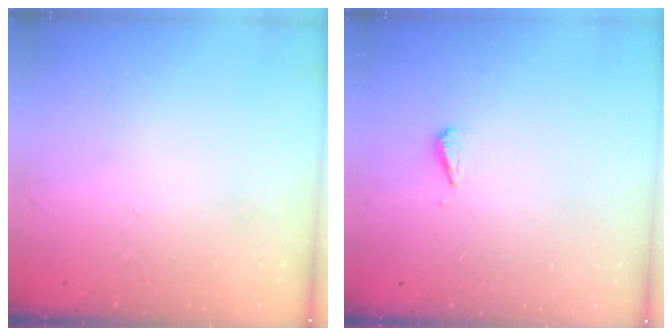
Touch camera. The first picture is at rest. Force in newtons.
{"total": 3.6, "press": 3.6, "slide": 0.5}